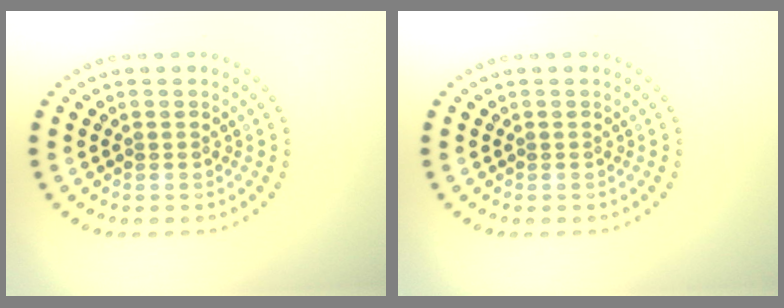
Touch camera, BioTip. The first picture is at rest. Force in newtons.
{"total": 0.0}